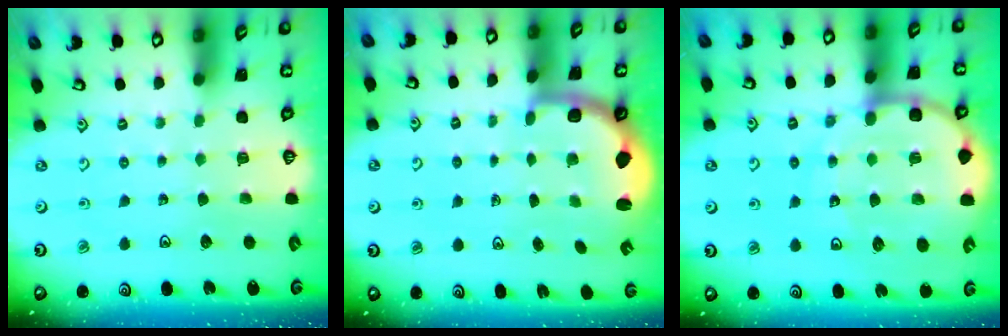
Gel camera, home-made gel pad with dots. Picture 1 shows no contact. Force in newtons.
{"total": 2.1, "press": 1.9, "slide": 1.0}
{"total": 13.7, "press": 13.4, "slide": 3.0}